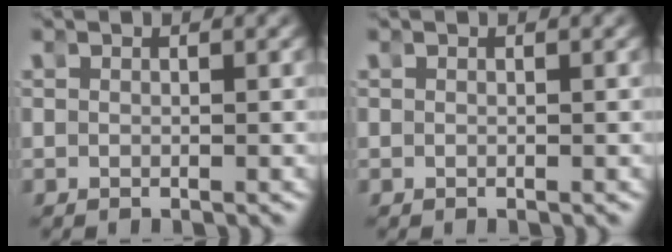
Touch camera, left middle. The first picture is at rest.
{"total": 0.0}